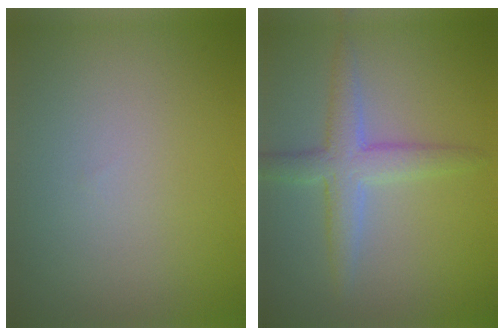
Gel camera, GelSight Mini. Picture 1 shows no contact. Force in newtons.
{"total": 3.5, "press": 3.5, "slide": 0.0}